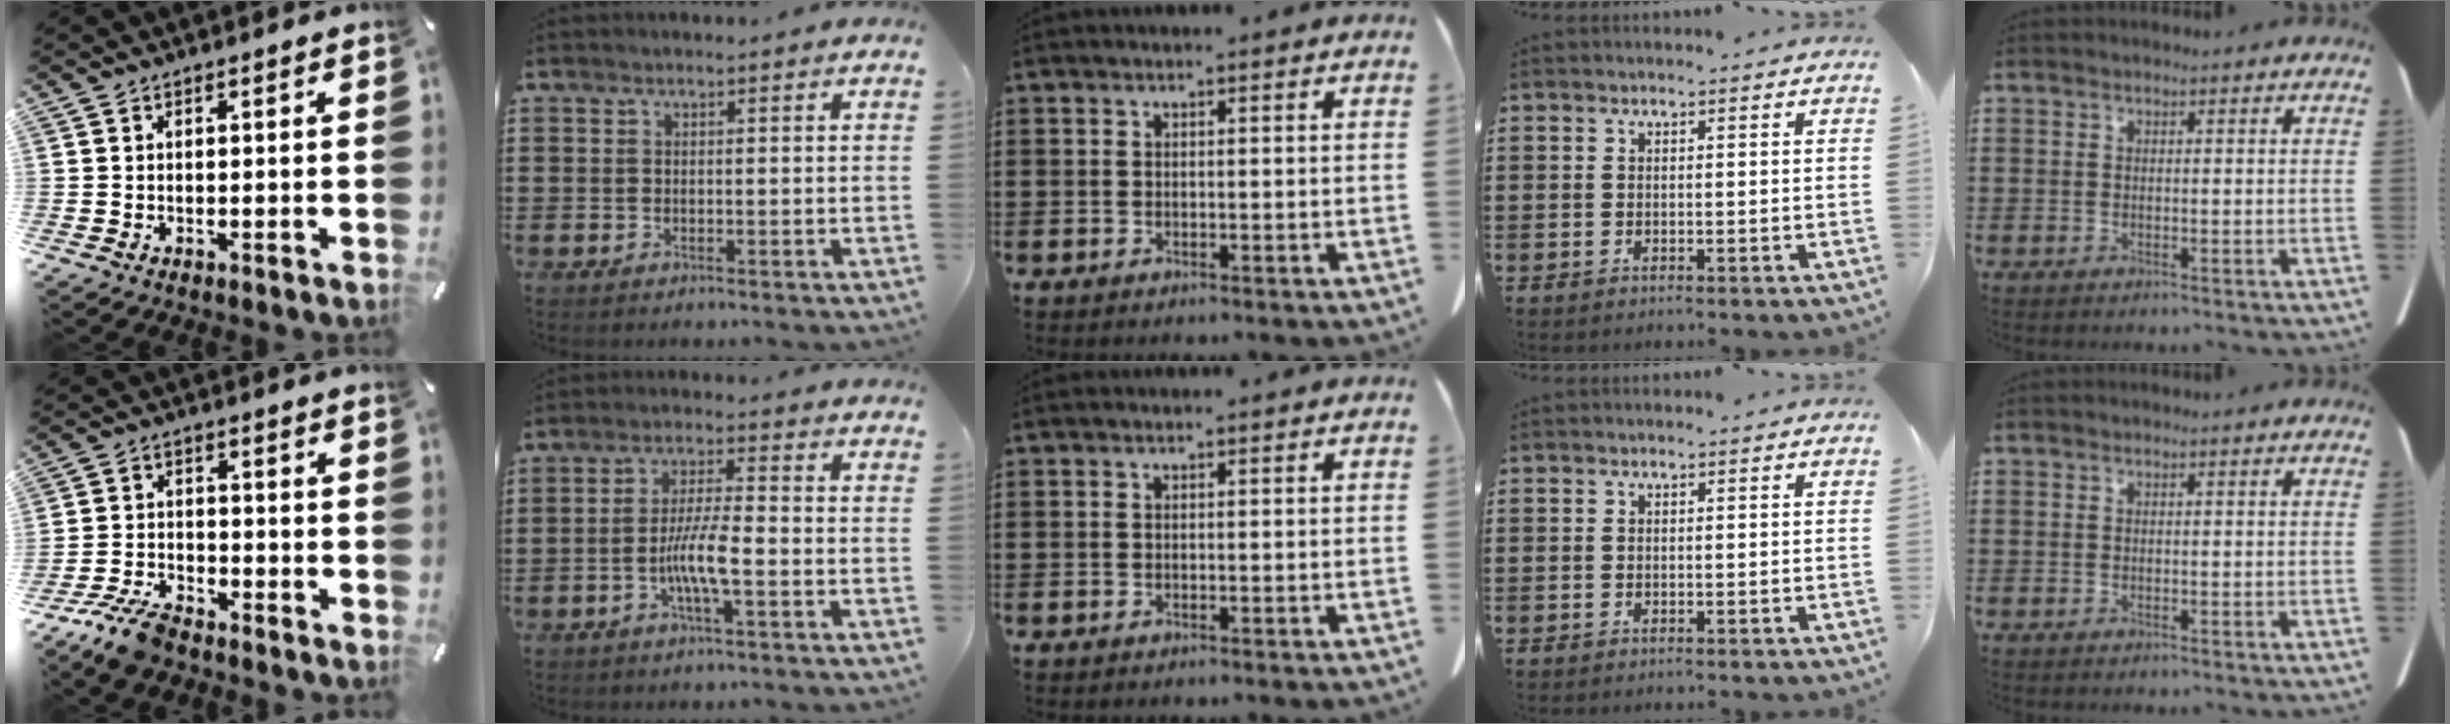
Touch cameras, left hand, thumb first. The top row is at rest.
{"thumb": {"total": 7.9, "force": [-6.6, 2.6, 3.5], "torque": [-0.076, 0.028, -0.128]}, "index": {"total": 6.8, "force": [-2.2, 1.3, 6.3], "torque": [-0.126, 0.000, -0.047]}}